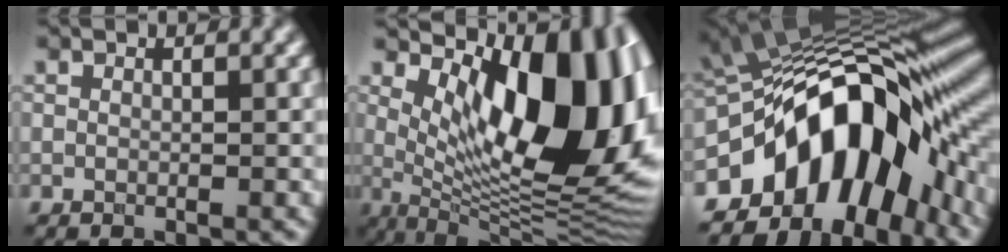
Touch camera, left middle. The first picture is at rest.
{"total": 14.7, "force": [4.0, 6.5, 12.6], "torque": [-0.165, -0.009, 0.074]}
{"total": 14.2, "force": [-4.6, 7.6, 11.2], "torque": [-0.151, 0.019, -0.088]}